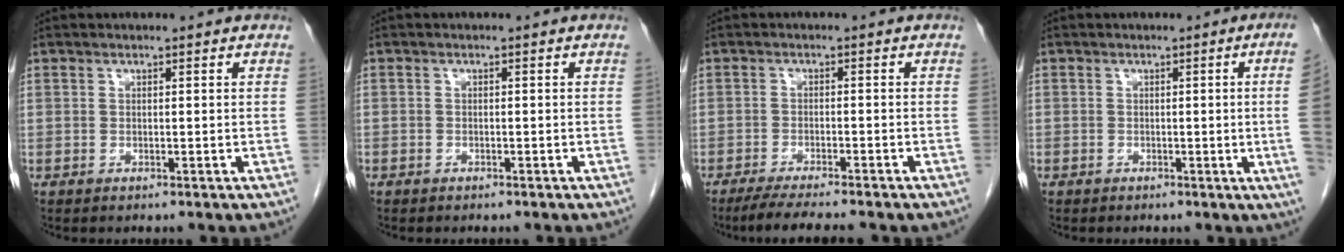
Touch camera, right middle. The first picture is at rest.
{"total": 0.8, "force": [-0.6, 0.5, 0.0], "torque": [-0.005, 0.003, -0.011]}
{"total": 7.1, "force": [-6.0, 0.1, 3.8], "torque": [-0.056, -0.017, -0.095]}
{"total": 5.5, "force": [-0.5, -1.9, 5.1], "torque": [-0.045, -0.008, -0.006]}